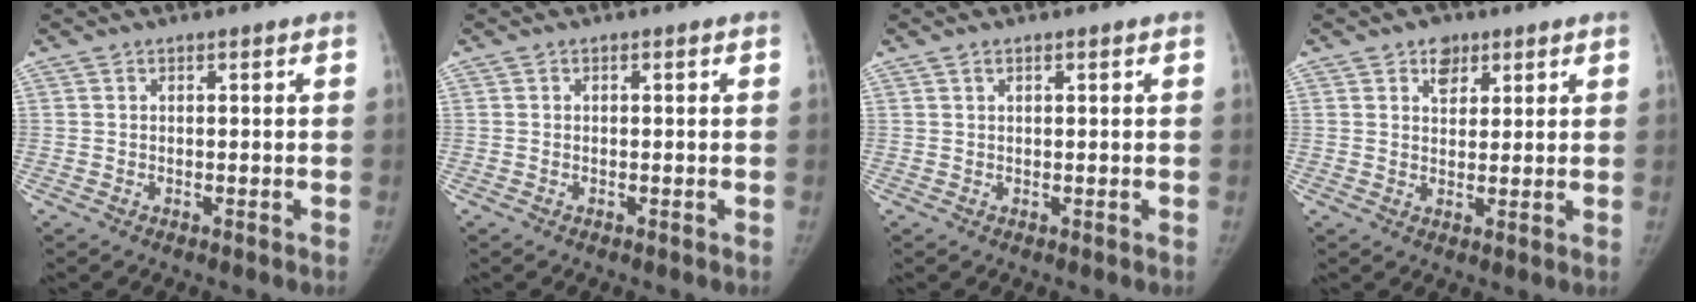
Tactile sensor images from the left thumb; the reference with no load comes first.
{"total": 0.0}
{"total": 0.6, "force": [0.5, 0.2, 0.3], "torque": [-0.005, 0.001, 0.008]}
{"total": 4.1, "force": [2.4, 2.8, 1.7], "torque": [-0.003, -0.012, 0.037]}